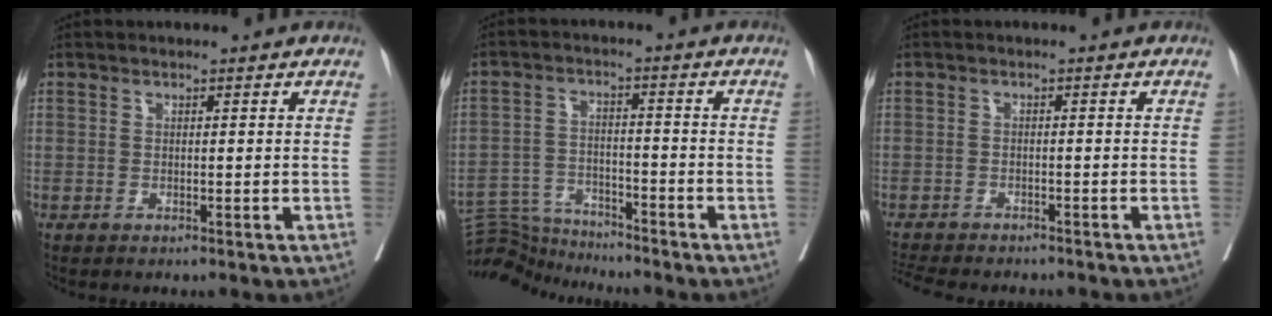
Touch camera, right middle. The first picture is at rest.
{"total": 6.5, "force": [-6.5, 0.0, -0.9], "torque": [0.007, 0.001, -0.117]}
{"total": 9.1, "force": [-8.2, 2.1, 3.4], "torque": [-0.059, -0.008, -0.115]}